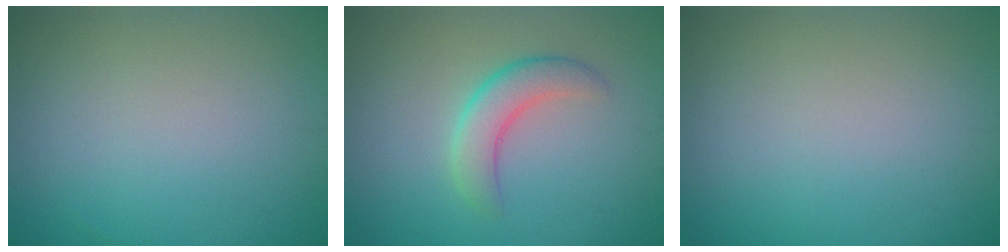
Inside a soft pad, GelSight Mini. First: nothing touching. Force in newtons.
{"total": 3.2, "press": 3.2, "slide": 0.2}
{"total": 0.0}